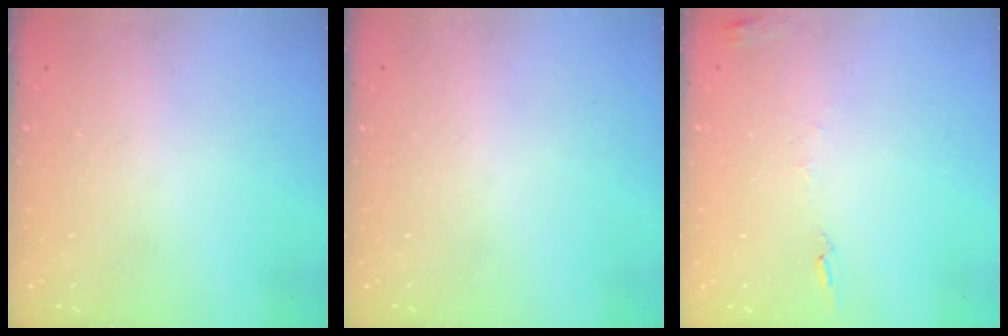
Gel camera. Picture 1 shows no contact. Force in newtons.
{"total": 0.0}
{"total": 6.0, "press": 6.0, "slide": 0.6}